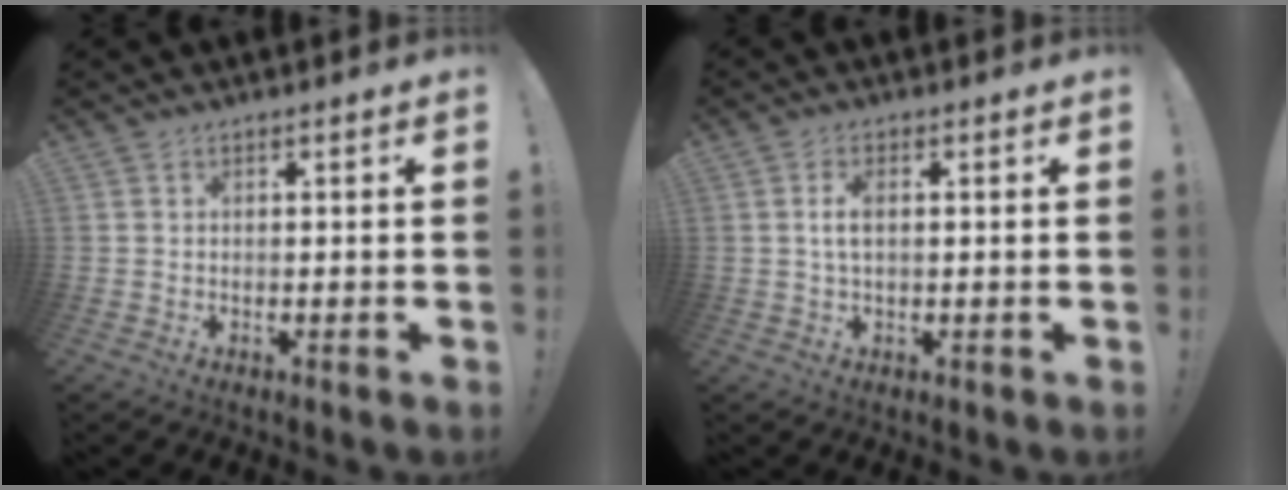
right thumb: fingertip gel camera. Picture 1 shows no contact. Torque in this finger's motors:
{"motor_torque": [-0.09, 0.06, 0.01, 0.13, 0.05]}